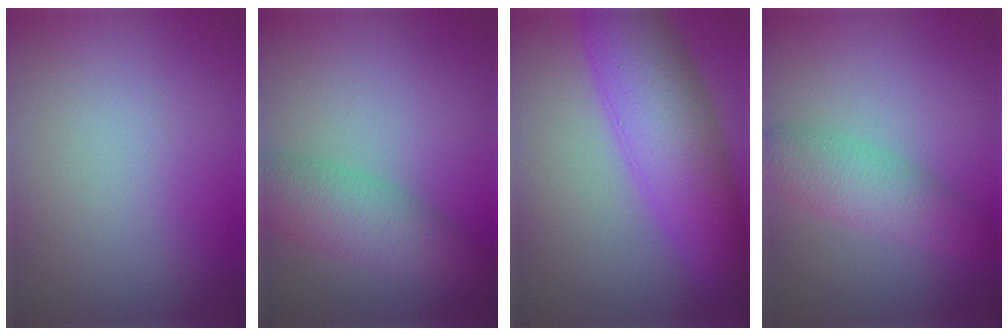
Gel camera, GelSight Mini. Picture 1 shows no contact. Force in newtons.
{"total": 5.3, "press": 5.3, "slide": 0.2}
{"total": 8.6, "press": 8.6, "slide": 0.2}
{"total": 4.3, "press": 4.2, "slide": 0.0}